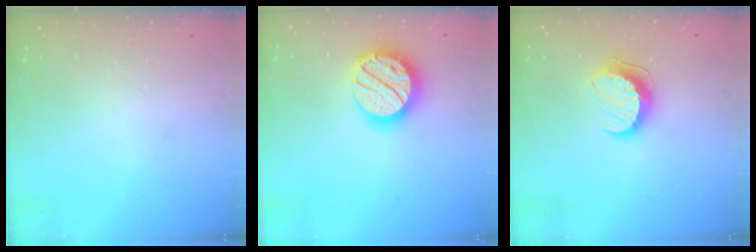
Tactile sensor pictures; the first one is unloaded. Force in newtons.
{"total": 18.0, "press": 17.9, "slide": 1.4}
{"total": 10.3, "press": 10.3, "slide": 0.3}